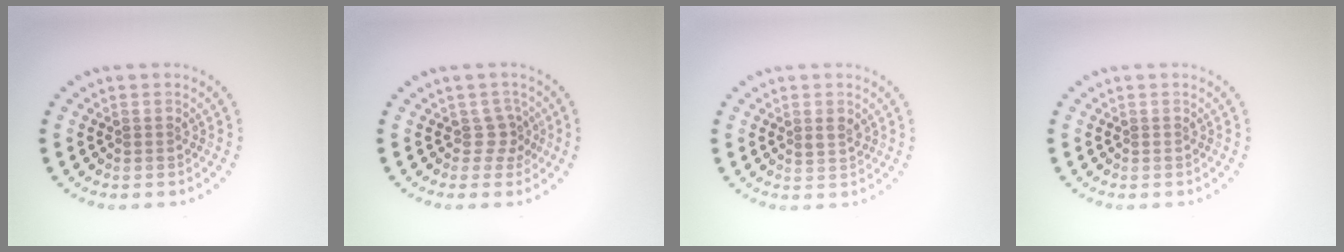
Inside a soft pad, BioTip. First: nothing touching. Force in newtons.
{"total": 1.7, "press": 1.2, "slide": 1.3}
{"total": 1.3, "press": 1.2, "slide": 0.4}
{"total": 0.0}